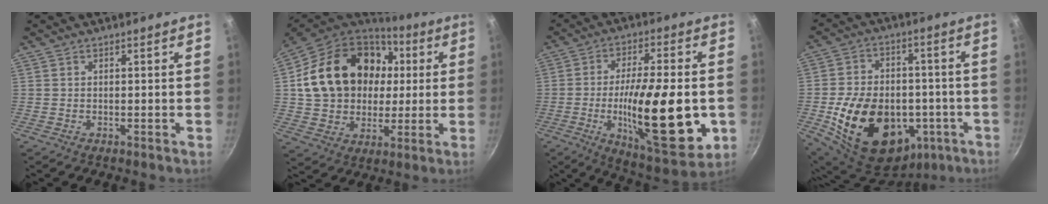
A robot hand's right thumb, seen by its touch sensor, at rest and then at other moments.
{"total": 25.0, "force": [4.5, 19.3, 15.2], "torque": [-0.254, 0.029, 0.086]}
{"total": 23.1, "force": [-4.1, 7.2, 21.6], "torque": [-0.330, -0.001, -0.064]}
{"total": 24.8, "force": [-6.2, 17.5, 16.4], "torque": [-0.265, 0.038, -0.073]}